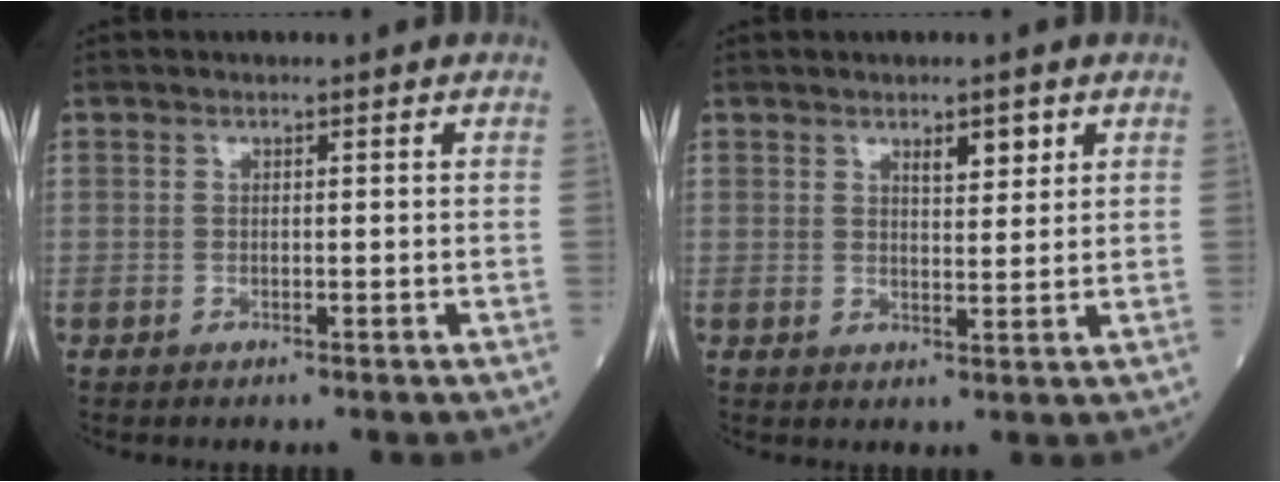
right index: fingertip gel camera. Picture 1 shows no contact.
{"total": 3.1, "force": [1.8, 1.0, 2.3], "torque": [-0.035, -0.001, 0.031]}